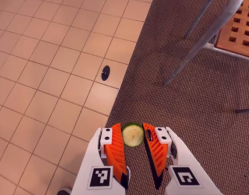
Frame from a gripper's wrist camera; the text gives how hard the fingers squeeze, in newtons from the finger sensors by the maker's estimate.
{"total": 8.3, "left": 8.0, "right": 8.6}